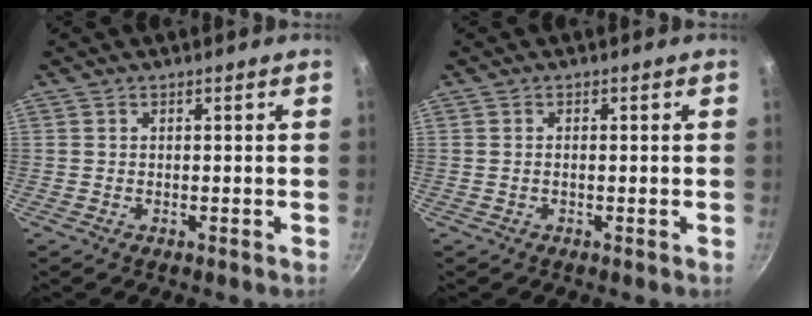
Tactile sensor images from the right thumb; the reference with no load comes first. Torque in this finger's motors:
{"motor_torque": [-0.40, 0.16, -0.41, -0.08, -0.02]}